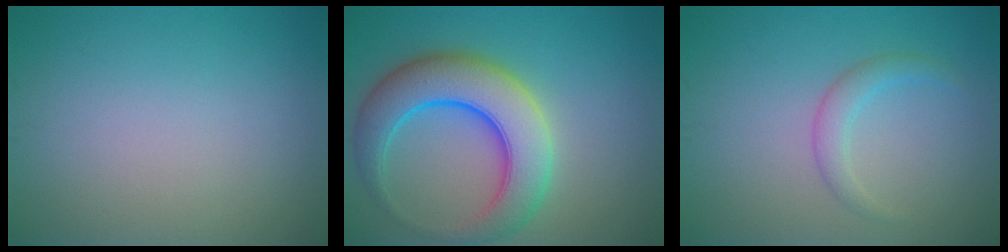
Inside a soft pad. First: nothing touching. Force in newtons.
{"total": 8.4, "press": 8.4, "slide": 0.4}
{"total": 1.8, "press": 1.8, "slide": 0.1}